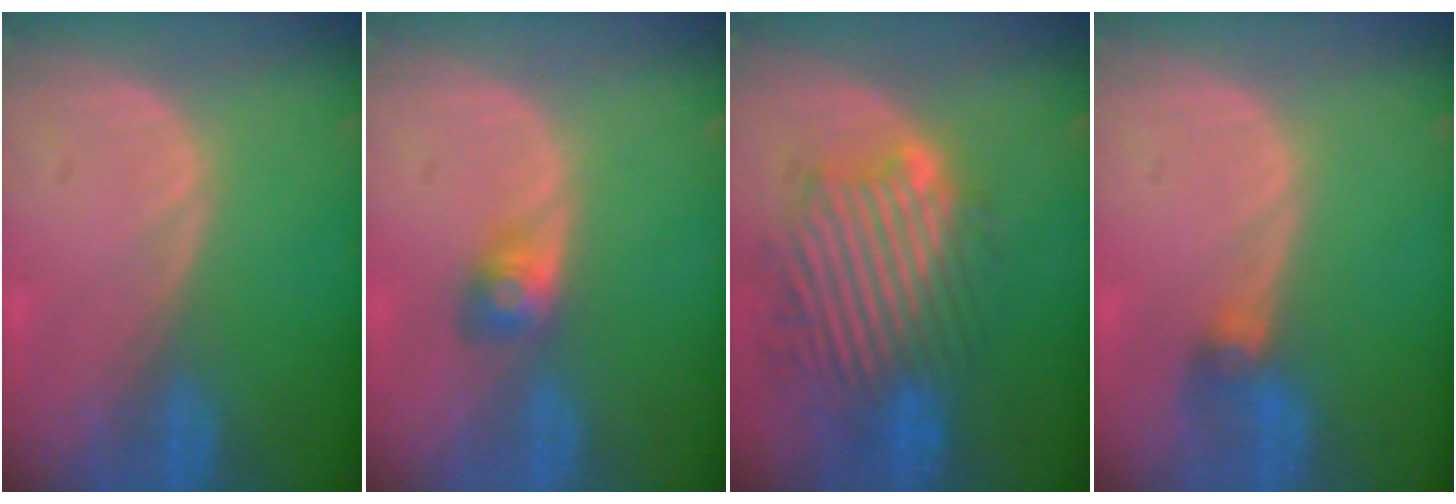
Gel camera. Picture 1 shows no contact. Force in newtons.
{"total": 2.9, "press": 2.7, "slide": 1.0}
{"total": 11.0, "press": 10.3, "slide": 4.0}
{"total": 2.8, "press": 2.6, "slide": 1.0}